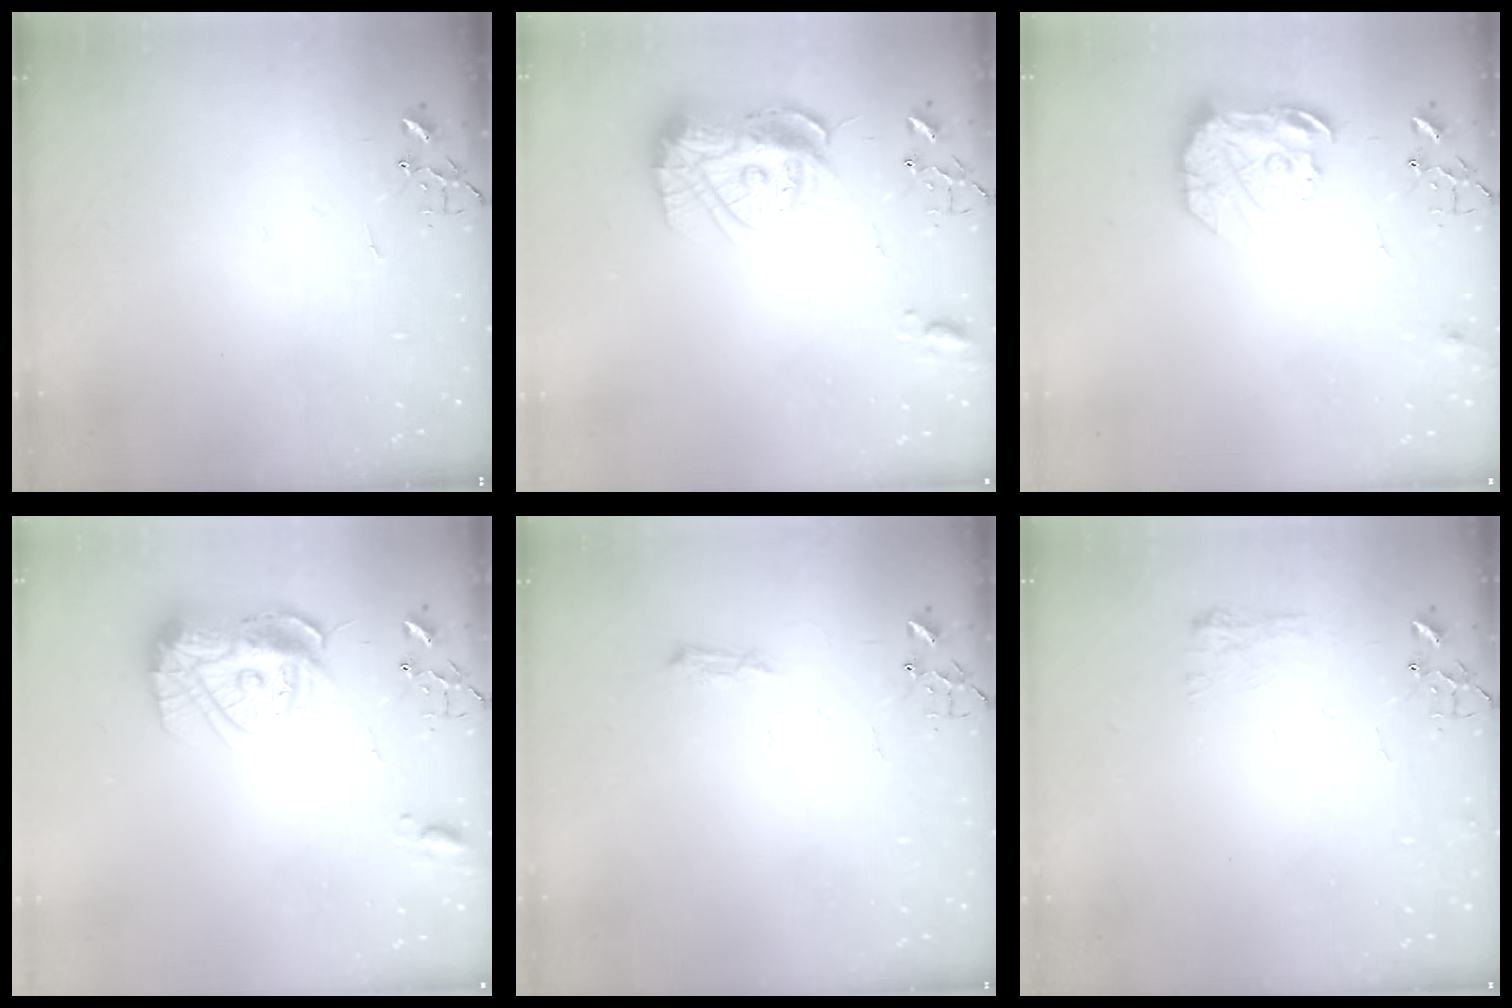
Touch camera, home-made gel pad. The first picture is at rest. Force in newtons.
{"total": 14.9, "press": 14.9, "slide": 1.4}
{"total": 16.2, "press": 16.1, "slide": 1.4}
{"total": 14.9, "press": 14.9, "slide": 1.4}
{"total": 4.0, "press": 4.0, "slide": 0.6}
{"total": 7.4, "press": 7.4, "slide": 0.5}